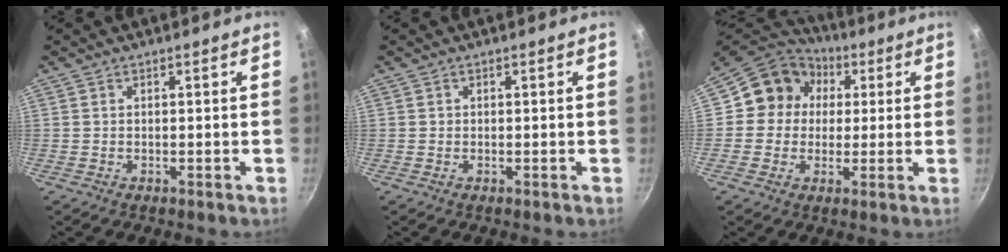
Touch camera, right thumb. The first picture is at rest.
{"total": 0.0}
{"total": 12.4, "force": [2.2, 11.2, 4.7], "torque": [-0.046, 0.023, 0.017]}